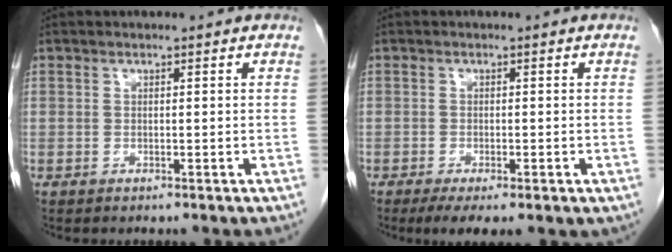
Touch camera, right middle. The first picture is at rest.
{"total": 6.5, "force": [-4.0, 2.1, 4.6], "torque": [-0.061, -0.014, -0.059]}